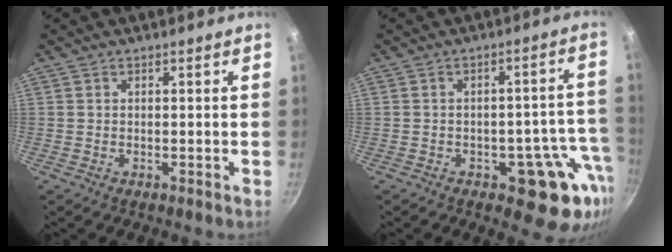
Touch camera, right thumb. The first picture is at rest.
{"total": 11.6, "force": [-4.8, 6.5, 8.3], "torque": [-0.033, 0.039, -0.053]}